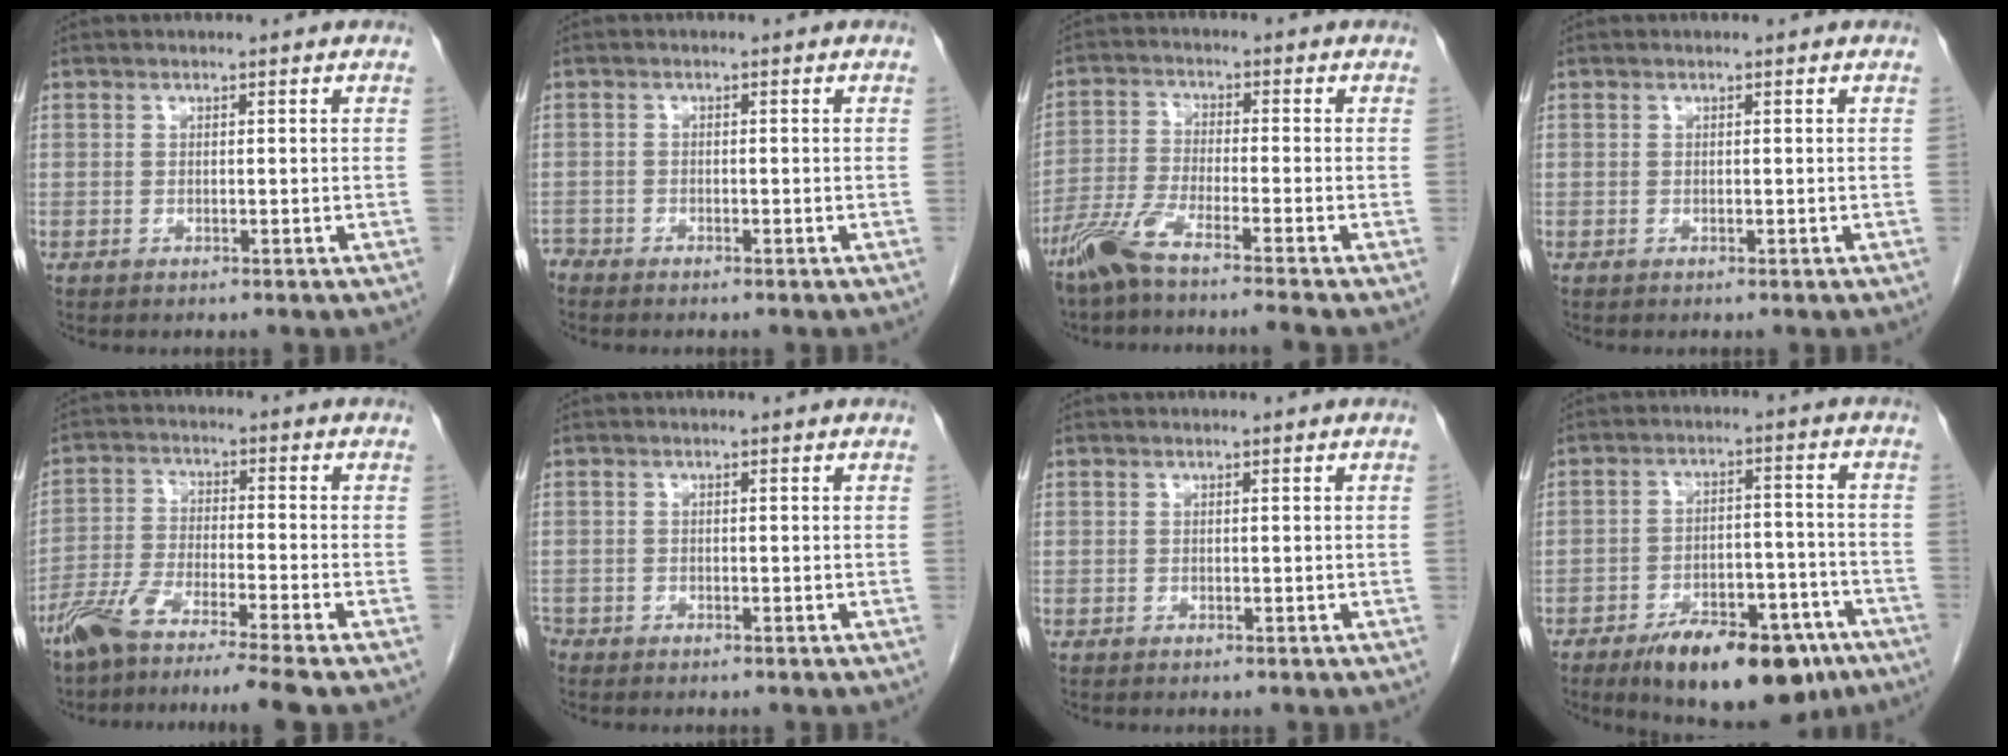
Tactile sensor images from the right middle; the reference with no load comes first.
{"total": 1.6, "force": [-1.5, 0.4, -0.1], "torque": [0.001, -0.002, -0.029]}
{"total": 7.6, "force": [-6.0, -0.9, 4.6], "torque": [-0.092, -0.024, -0.117]}
{"total": 0.0}
{"total": 9.8, "force": [-8.0, -1.2, 5.6], "torque": [-0.098, -0.028, -0.142]}
{"total": 1.8, "force": [-1.5, 1.0, 0.3], "torque": [-0.012, 0.000, -0.029]}
{"total": 0.0}
{"total": 15.0, "force": [-10.1, 5.9, 9.5], "torque": [-0.117, 0.012, -0.150]}